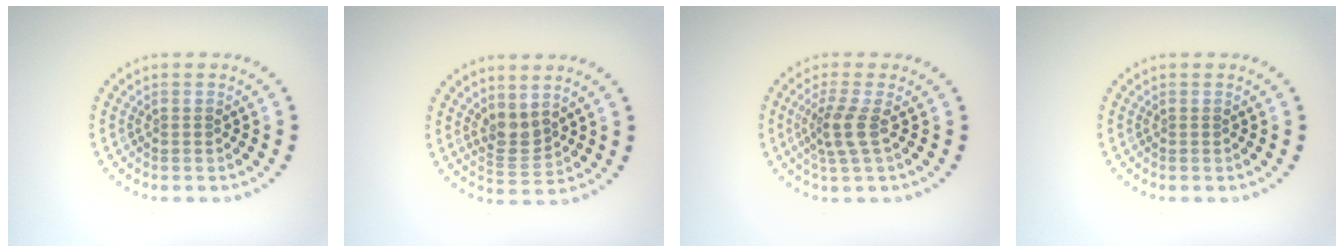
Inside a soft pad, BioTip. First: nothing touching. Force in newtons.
{"total": 2.3, "press": 1.9, "slide": 1.4}
{"total": 2.5, "press": 1.9, "slide": 1.7}
{"total": 0.0}